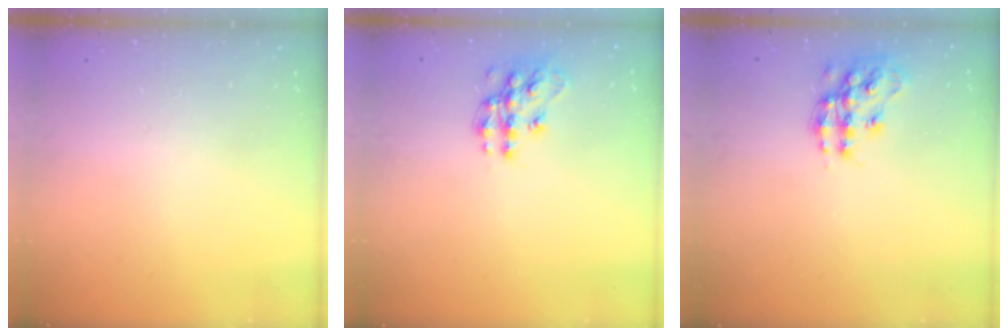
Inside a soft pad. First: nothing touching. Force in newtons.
{"total": 12.6, "press": 12.6, "slide": 0.8}
{"total": 13.3, "press": 13.3, "slide": 0.7}